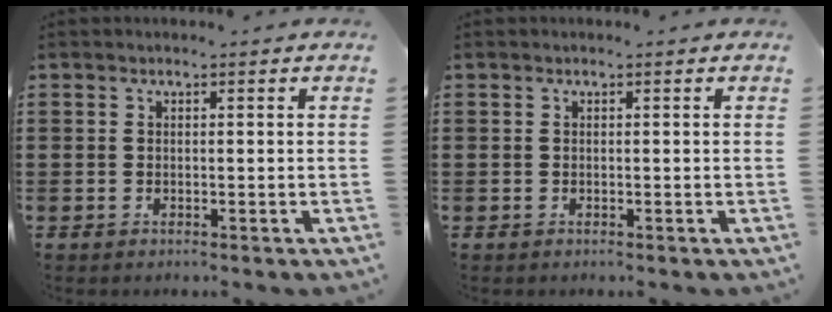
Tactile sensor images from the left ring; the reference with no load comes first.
{"total": 0.0}